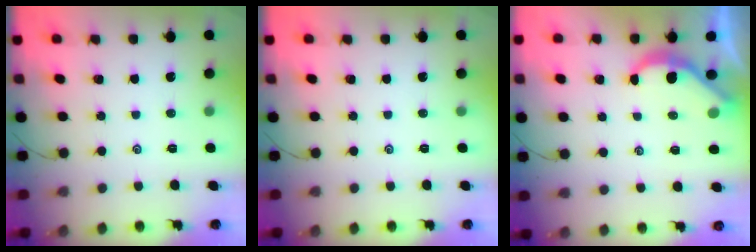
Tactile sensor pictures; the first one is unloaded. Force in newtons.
{"total": 0.0}
{"total": 4.2, "press": 4.2, "slide": 0.5}